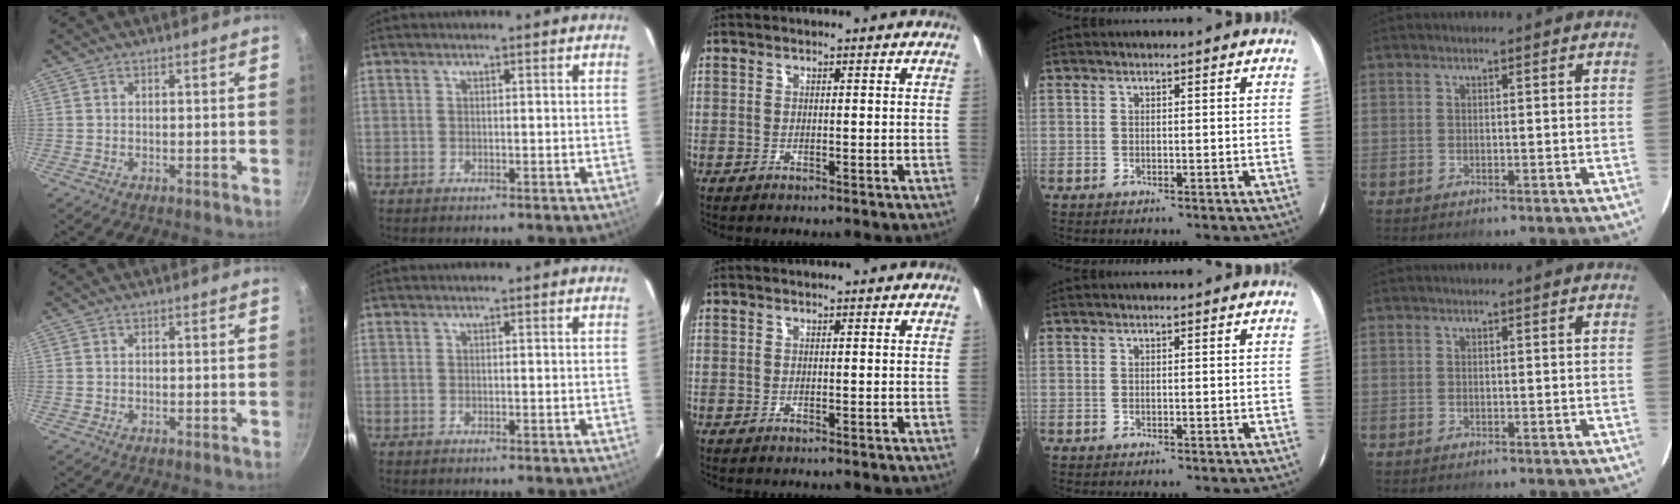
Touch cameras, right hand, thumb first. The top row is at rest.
{}